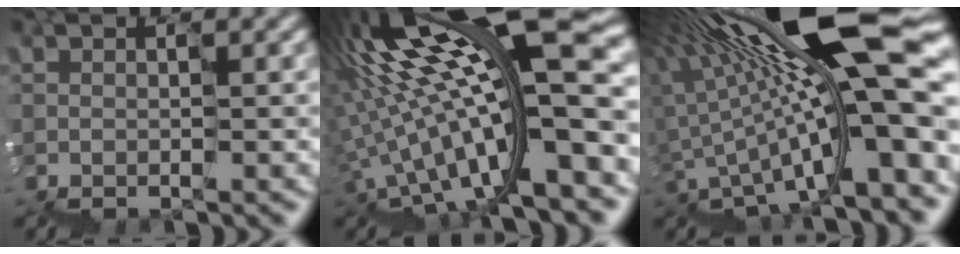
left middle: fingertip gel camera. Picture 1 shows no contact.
{"total": 14.9, "force": [0.7, 3.5, 14.5], "torque": [-0.231, 0.014, 0.012]}
{"total": 15.3, "force": [0.5, 3.1, 15.0], "torque": [-0.229, 0.026, 0.001]}